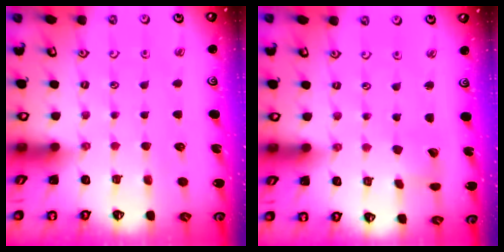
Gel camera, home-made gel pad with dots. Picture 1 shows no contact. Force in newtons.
{"total": 1.8, "press": 1.7, "slide": 0.1}